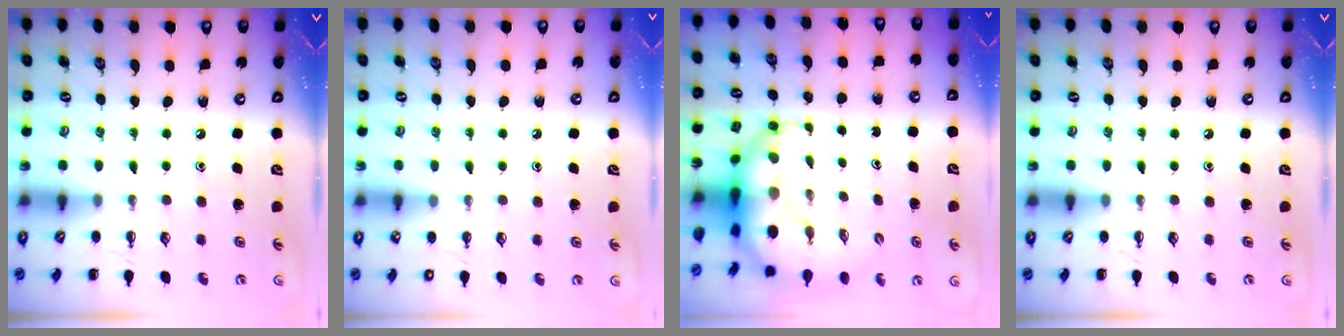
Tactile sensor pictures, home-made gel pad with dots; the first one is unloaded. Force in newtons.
{"total": 2.1, "press": 2.0, "slide": 0.6}
{"total": 7.5, "press": 7.2, "slide": 2.1}
{"total": 0.0}